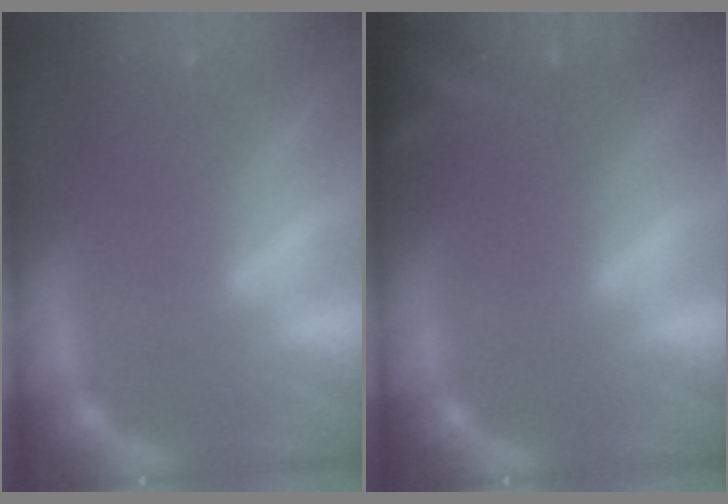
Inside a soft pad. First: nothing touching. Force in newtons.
{"total": 5.4}